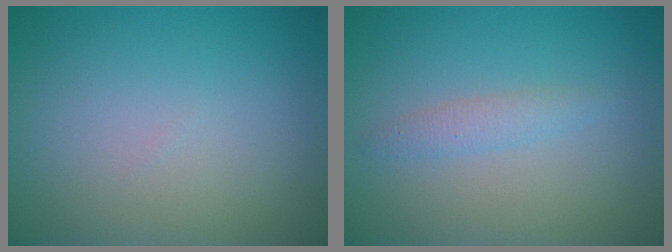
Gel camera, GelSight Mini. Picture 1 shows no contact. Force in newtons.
{"total": 1.4, "press": 1.4, "slide": 0.0}